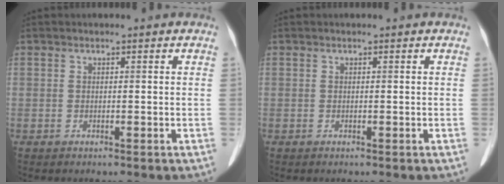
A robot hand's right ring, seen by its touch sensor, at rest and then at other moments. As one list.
[{"total": 0.0}]